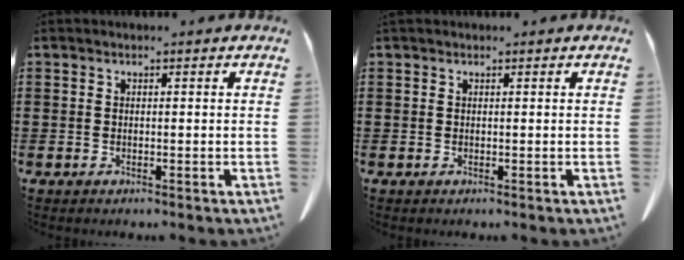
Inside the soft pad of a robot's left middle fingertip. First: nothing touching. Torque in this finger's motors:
{"motor_torque": [1.34, 0.18, 0.26, 0.06]}